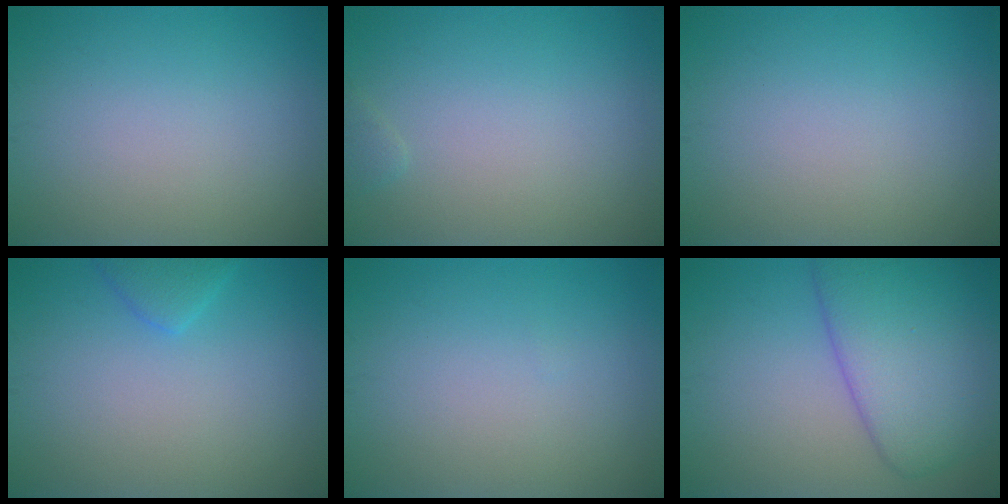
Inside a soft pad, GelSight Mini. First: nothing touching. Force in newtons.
{"total": 0.6, "press": 0.6, "slide": 0.1}
{"total": 0.0}
{"total": 1.7, "press": 1.7, "slide": 0.2}
{"total": 0.0}
{"total": 7.8, "press": 7.8, "slide": 0.5}